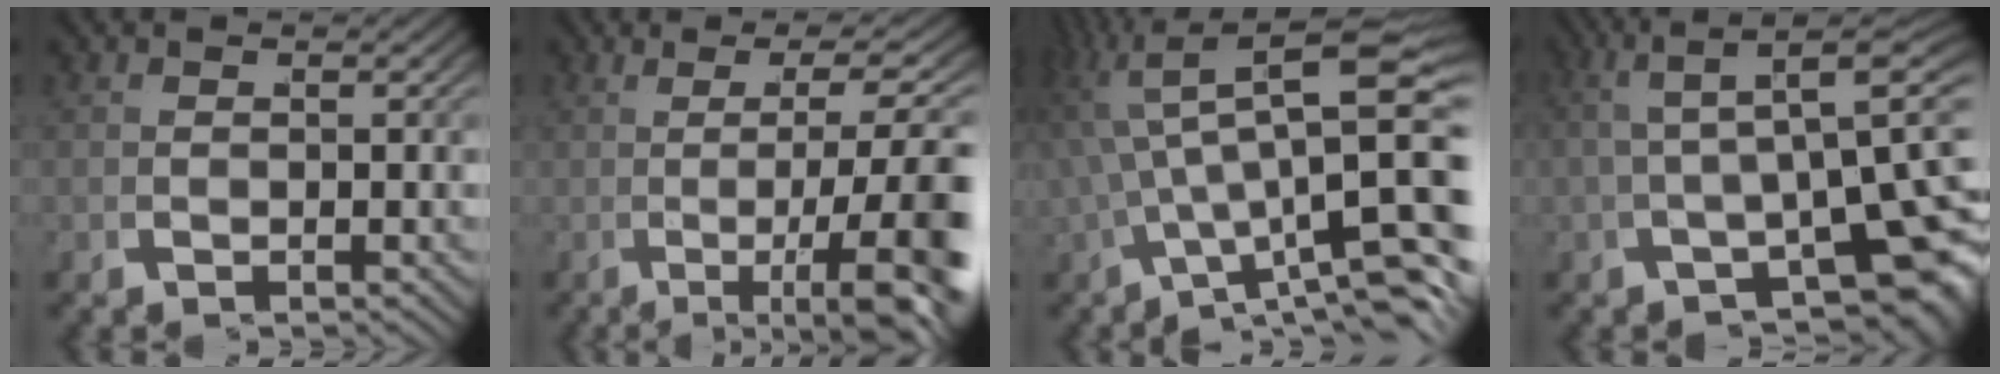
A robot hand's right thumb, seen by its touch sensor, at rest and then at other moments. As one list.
[{"total": 10.2, "force": [-0.9, 3.9, 9.3], "torque": [-0.140, -0.023, 0.005]}, {"total": 12.9, "force": [-0.3, 7.3, 10.6], "torque": [-0.173, -0.041, 0.020]}, {"total": 8.6, "force": [0.7, 3.9, 7.6], "torque": [-0.105, 0.002, 0.021]}]